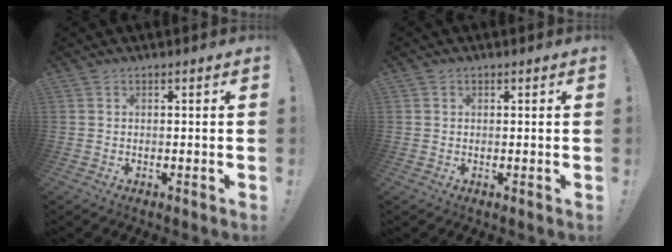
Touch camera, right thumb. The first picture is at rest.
{"total": 0.6, "force": [0.3, 0.5, 0.0], "torque": [0.006, 0.000, 0.004]}